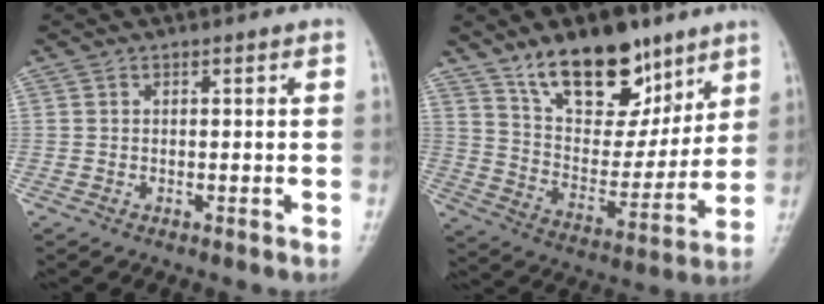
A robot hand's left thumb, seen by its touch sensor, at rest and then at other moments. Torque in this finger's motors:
{"motor_torque": [2.48, 2.53, 0.74, -0.55, 0.10]}